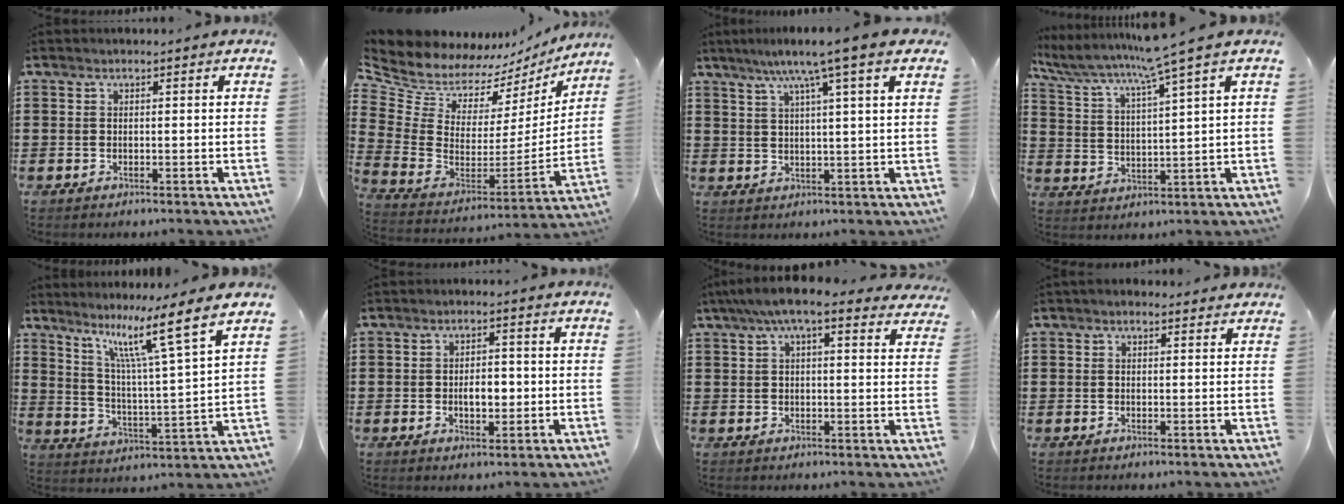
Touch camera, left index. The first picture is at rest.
{"total": 8.5, "force": [7.4, 3.7, 1.6], "torque": [-0.090, -0.067, 0.132]}
{"total": 7.5, "force": [4.8, 0.0, 5.8], "torque": [-0.126, -0.005, 0.076]}
{"total": 6.1, "force": [4.7, -1.3, 3.5], "torque": [-0.088, -0.038, 0.072]}
{"total": 10.0, "force": [7.0, -0.6, 7.0], "torque": [-0.143, -0.043, 0.106]}
{"total": 3.9, "force": [-0.5, 2.1, 3.2], "torque": [-0.047, -0.002, -0.017]}
{"total": 7.1, "force": [5.3, 1.4, 4.6], "torque": [-0.094, -0.007, 0.093]}
{"total": 1.4, "force": [1.1, 0.5, 0.6], "torque": [-0.014, 0.005, 0.021]}